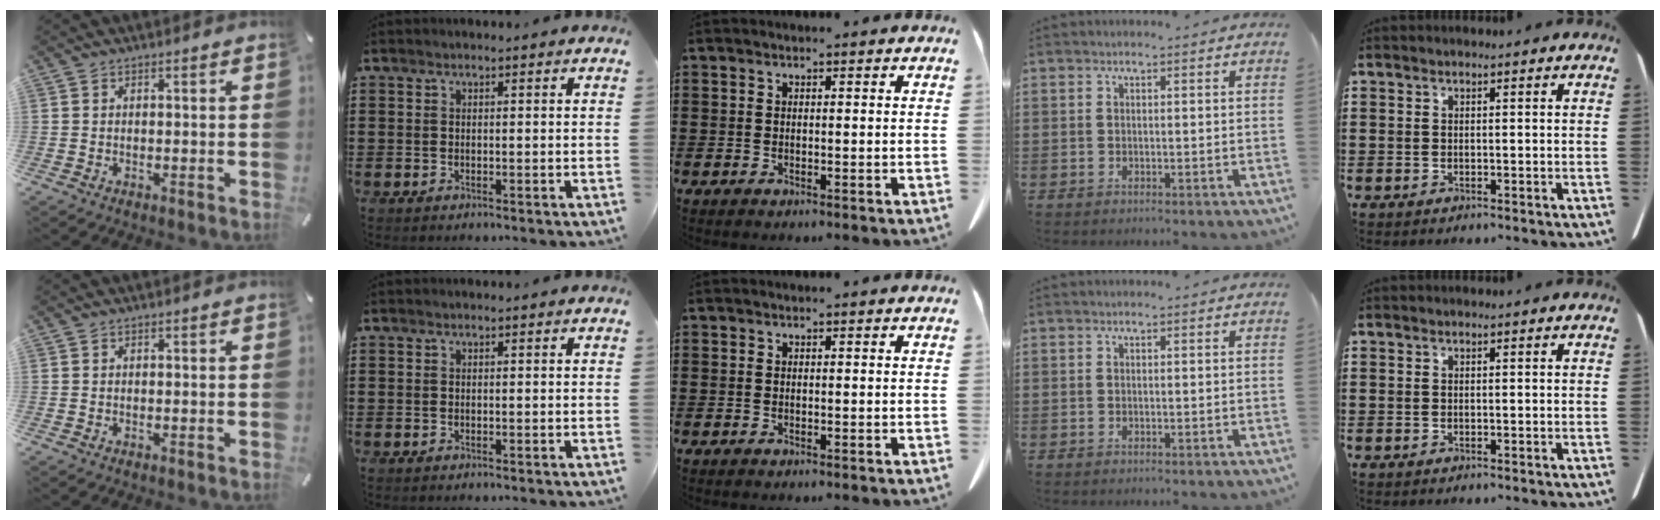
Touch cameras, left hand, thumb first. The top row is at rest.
{}